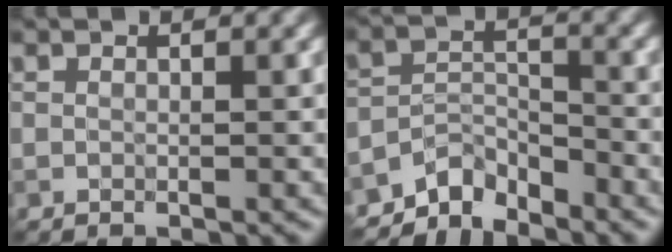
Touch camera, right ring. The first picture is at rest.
{"total": 3.5, "force": [-3.3, 1.1, 0.6], "torque": [-0.004, 0.005, -0.071]}